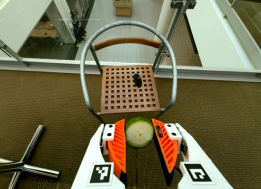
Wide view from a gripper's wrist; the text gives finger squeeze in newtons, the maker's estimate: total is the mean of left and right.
{"total": 8.9, "left": 9.3, "right": 8.5}